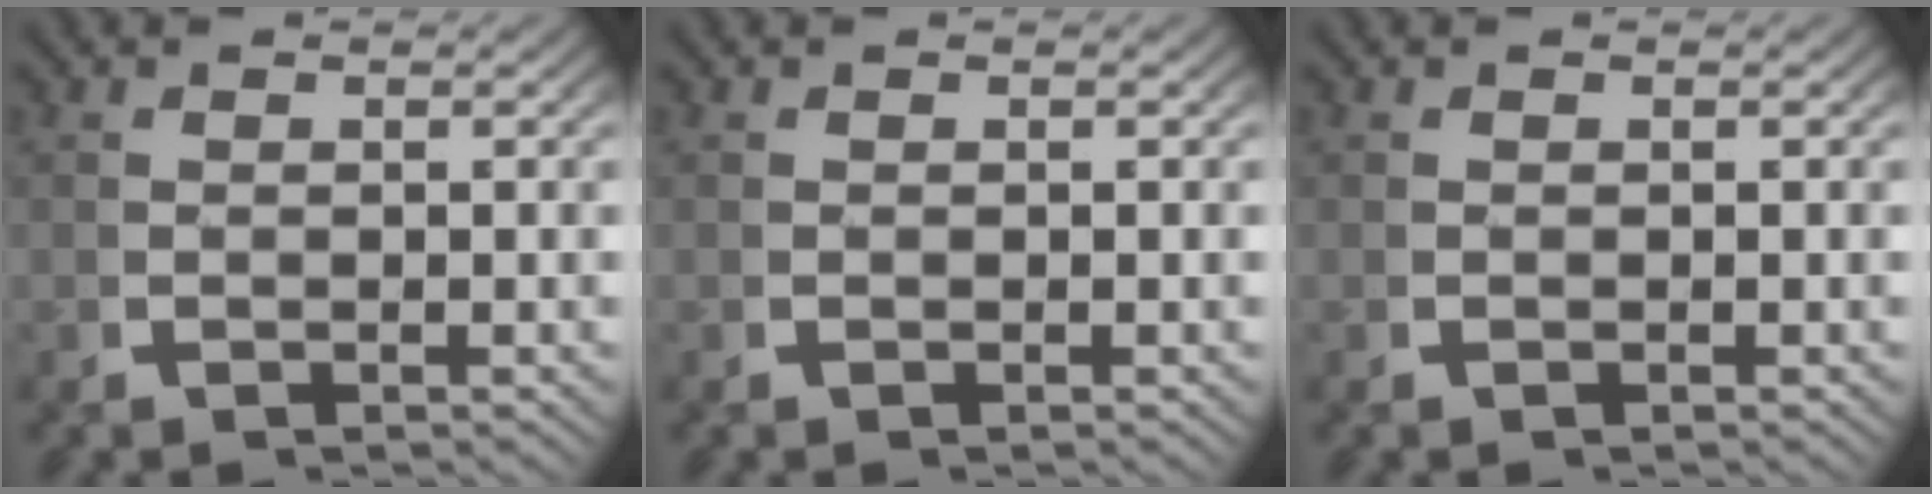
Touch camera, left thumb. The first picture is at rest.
{"total": 0.0}
{"total": 0.0}